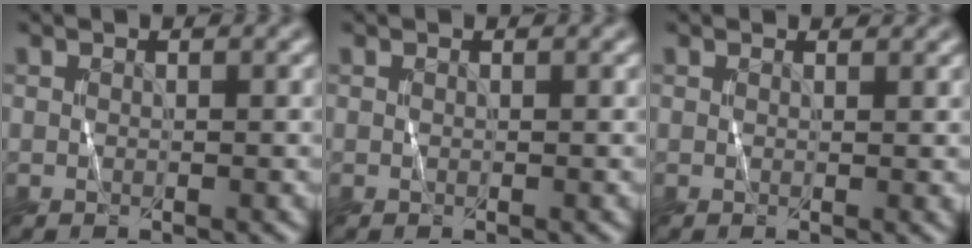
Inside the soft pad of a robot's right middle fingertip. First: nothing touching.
{"total": 0.0}
{"total": 1.0, "force": [0.9, 0.2, 0.4], "torque": [-0.004, -0.002, 0.015]}